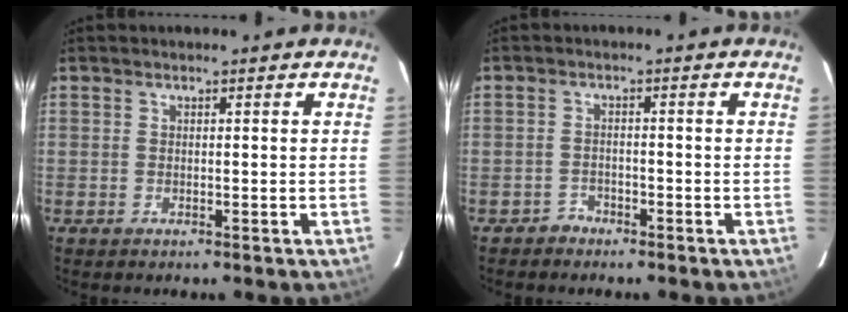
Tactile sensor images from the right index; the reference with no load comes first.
{"total": 2.1, "force": [-1.7, 1.2, -0.3], "torque": [0.004, 0.008, -0.030]}